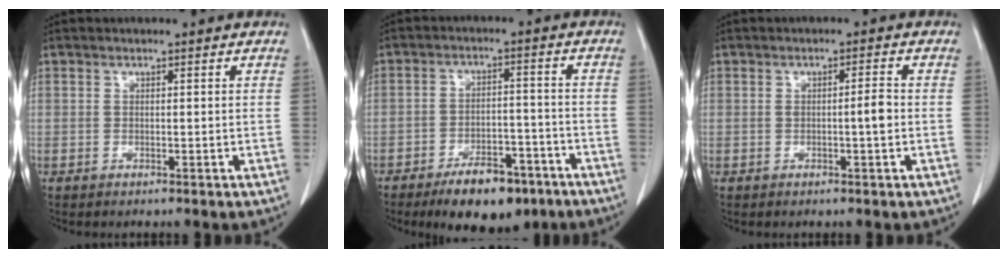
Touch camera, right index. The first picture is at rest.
{"total": 10.4, "force": [-7.2, 4.2, 6.2], "torque": [-0.089, 0.003, -0.112]}
{"total": 2.4, "force": [-0.3, 0.1, 2.4], "torque": [-0.039, 0.000, -0.005]}